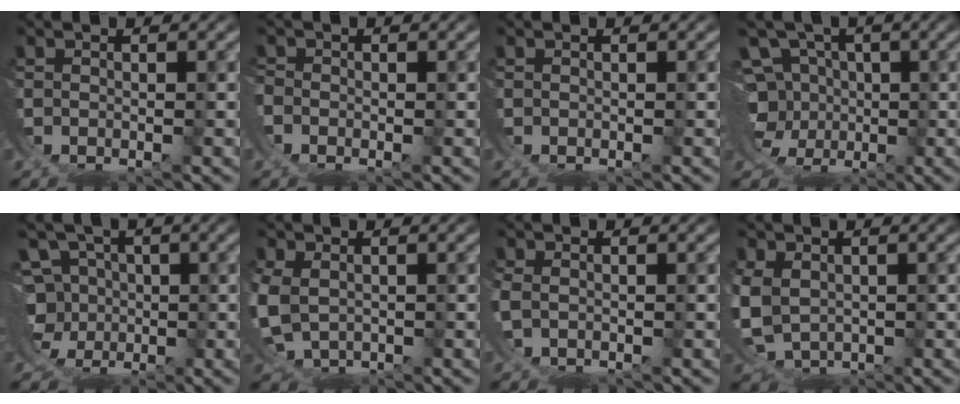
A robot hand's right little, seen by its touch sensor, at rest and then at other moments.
{"total": 1.6, "force": [-1.0, 1.2, 0.0], "torque": [-0.007, -0.010, -0.015]}
{"total": 0.0}
{"total": 10.3, "force": [1.0, 9.8, 2.9], "torque": [-0.076, -0.044, 0.020]}
{"total": 9.9, "force": [0.7, 9.7, 1.9], "torque": [-0.070, -0.042, 0.015]}
{"total": 2.5, "force": [1.0, 2.2, 0.5], "torque": [-0.056, -0.018, 0.033]}
{"total": 0.8, "force": [0.5, 0.6, -0.1], "torque": [-0.018, -0.002, 0.011]}
{"total": 3.7, "force": [0.8, 3.5, 0.9], "torque": [-0.072, -0.027, 0.033]}